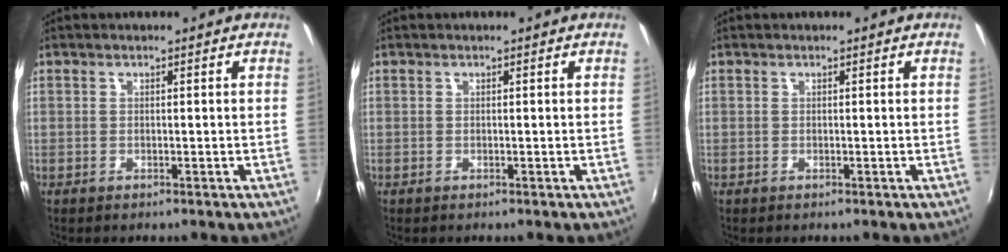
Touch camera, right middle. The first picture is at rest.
{"total": 0.0}
{"total": 0.0}